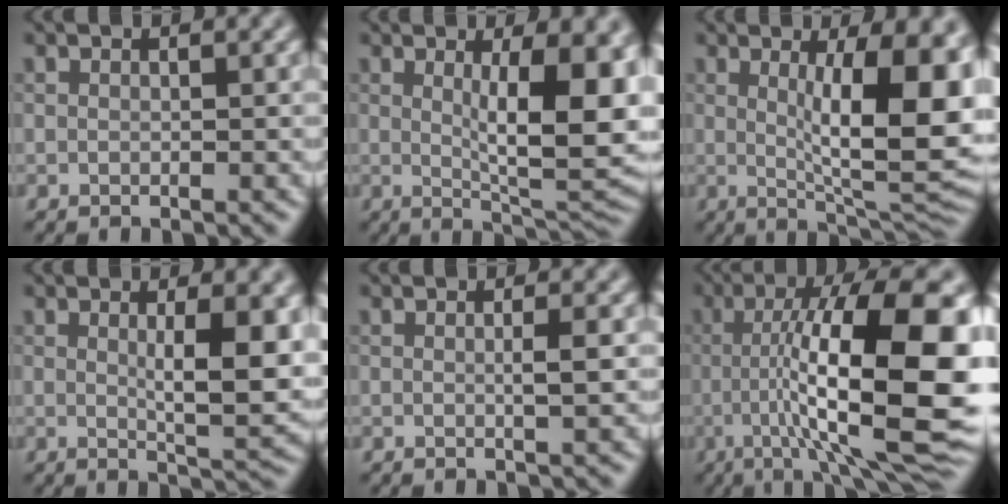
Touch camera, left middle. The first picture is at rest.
{"total": 9.9, "force": [1.4, 2.6, 9.4], "torque": [-0.130, -0.015, 0.030]}
{"total": 11.7, "force": [1.5, 3.1, 11.1], "torque": [-0.149, -0.012, 0.031]}
{"total": 5.9, "force": [1.0, 1.4, 5.7], "torque": [-0.083, -0.010, 0.022]}
{"total": 1.4, "force": [0.0, 0.3, 1.4], "torque": [-0.021, 0.001, -0.003]}
{"total": 14.7, "force": [-1.5, 3.2, 14.2], "torque": [-0.205, 0.024, -0.019]}